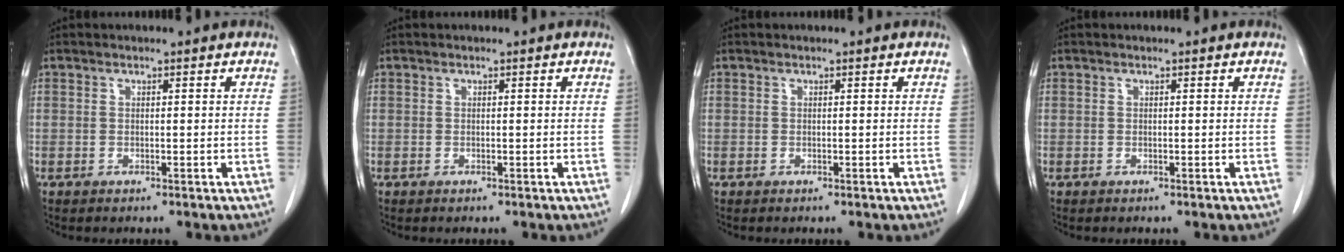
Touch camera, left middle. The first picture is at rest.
{"total": 0.0}
{"total": 0.0}
{"total": 0.0}